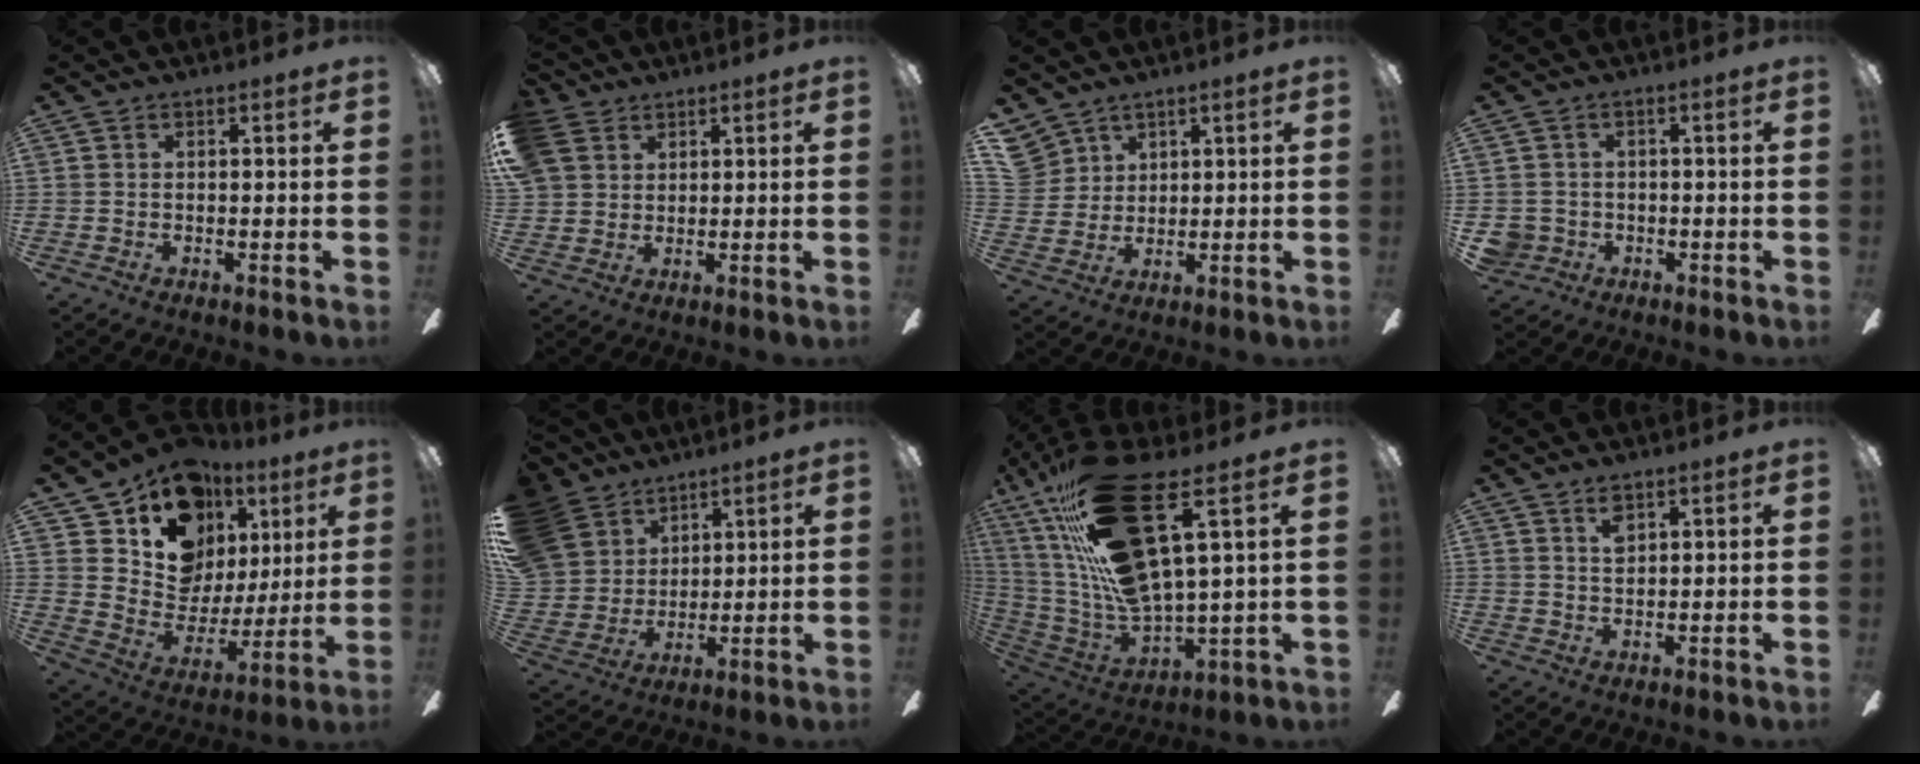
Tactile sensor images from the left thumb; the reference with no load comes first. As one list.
[{"total": 7.1, "force": [3.8, 5.7, 2.0], "torque": [-0.058, 0.000, 0.076]}, {"total": 6.8, "force": [4.8, 4.8, 0.4], "torque": [-0.021, -0.019, 0.094]}, {"total": 3.4, "force": [-0.7, 3.3, 0.4], "torque": [-0.020, 0.006, -0.016]}, {"total": 15.6, "force": [10.2, 10.9, 4.6], "torque": [-0.096, -0.071, 0.197]}, {"total": 13.4, "force": [7.8, 10.5, 3.3], "torque": [-0.103, -0.039, 0.159]}, {"total": 27.1, "force": [13.0, 7.7, 22.5], "torque": [-0.437, -0.073, 0.220]}, {"total": 3.5, "force": [2.2, 1.6, 2.2], "torque": [-0.033, -0.003, 0.035]}]